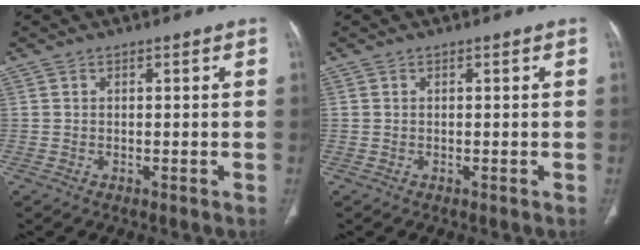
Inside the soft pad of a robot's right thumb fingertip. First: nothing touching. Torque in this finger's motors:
{"motor_torque": [0.00, 0.00, 0.00, 0.00, 0.00]}